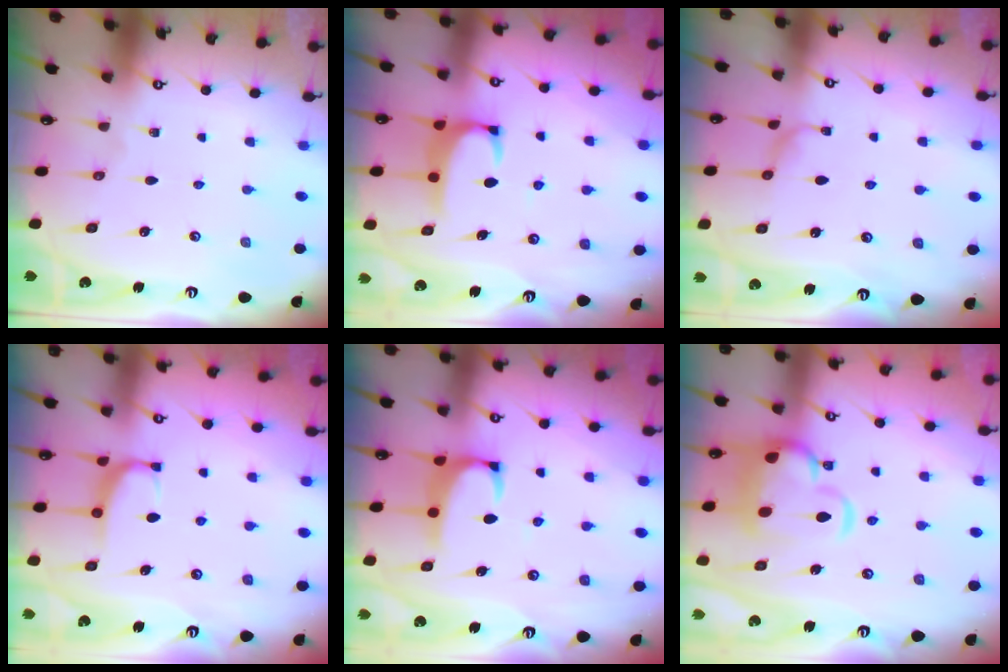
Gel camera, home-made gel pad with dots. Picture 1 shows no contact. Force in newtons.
{"total": 1.9, "press": 1.9, "slide": 0.3}
{"total": 1.1, "press": 1.0, "slide": 0.5}
{"total": 2.4, "press": 2.3, "slide": 0.7}
{"total": 1.9, "press": 1.7, "slide": 0.8}
{"total": 7.3, "press": 7.1, "slide": 1.7}